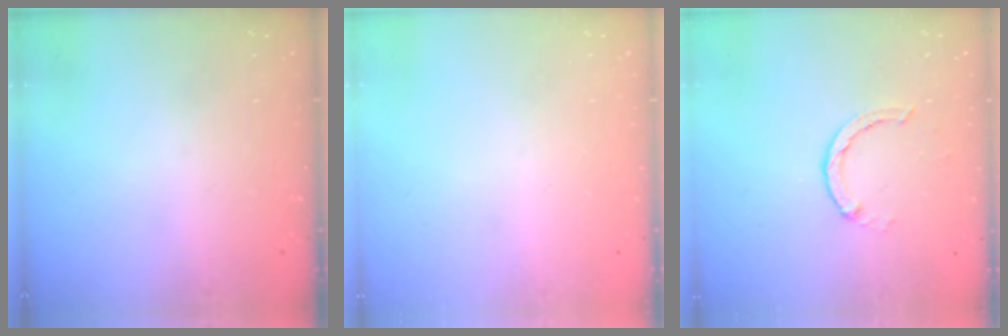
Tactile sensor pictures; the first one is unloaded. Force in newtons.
{"total": 0.0}
{"total": 1.8, "press": 1.8, "slide": 0.2}